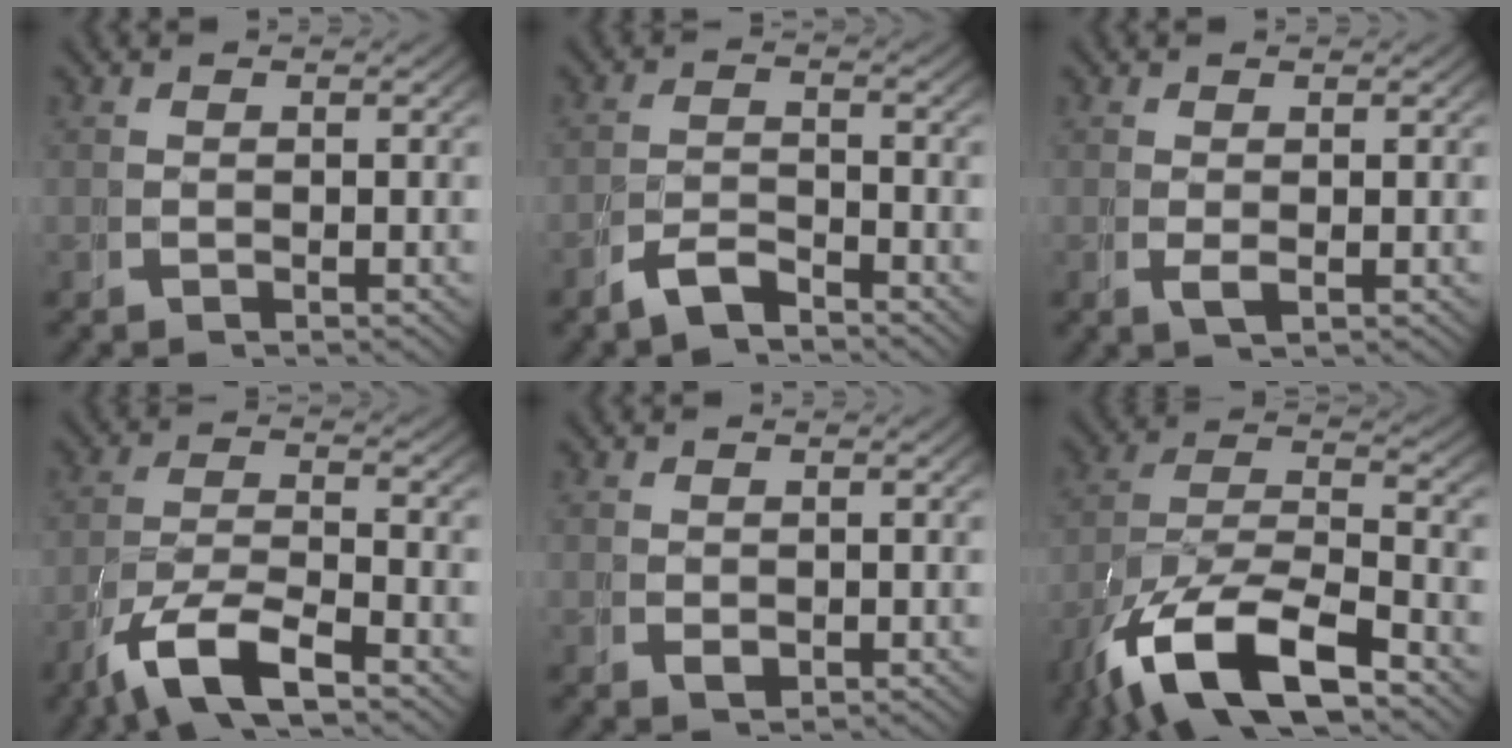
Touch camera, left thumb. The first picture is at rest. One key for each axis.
{"total": 2.6, "fx": -2.3, "fy": 0.8, "fz": 1.0, "tx": -0.016, "ty": -0.003, "tz": -0.047}
{"total": 1.1, "fx": 0.1, "fy": 0.5, "fz": 1.0, "tx": -0.030, "ty": -0.006, "tz": 0.008}
{"total": 6.8, "fx": -2.6, "fy": 3.4, "fz": 5.2, "tx": -0.112, "ty": -0.020, "tz": -0.040}
{"total": 1.1, "fx": 0.2, "fy": 0.9, "fz": 0.7, "tx": -0.019, "ty": -0.012, "tz": 0.015}
{"total": 12.0, "fx": -3.3, "fy": 7.0, "fz": 9.2, "tx": -0.205, "ty": -0.048, "tz": -0.029}